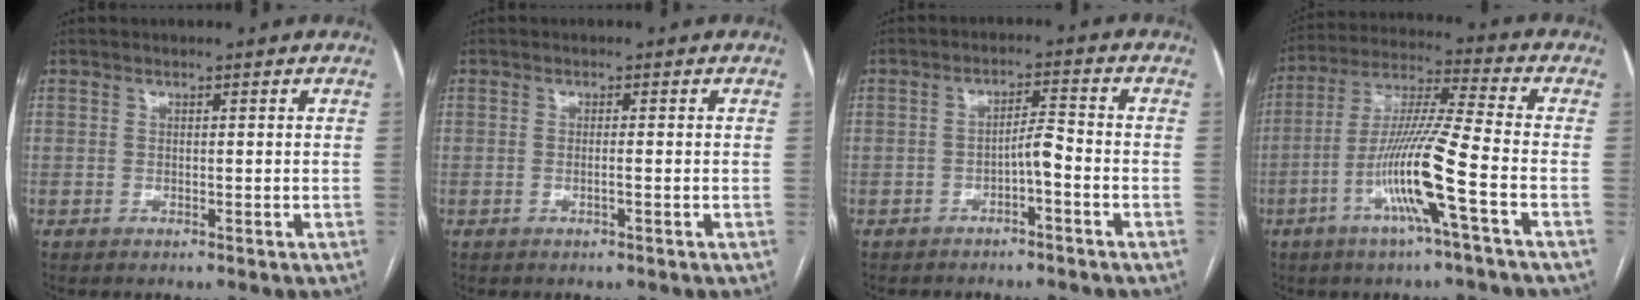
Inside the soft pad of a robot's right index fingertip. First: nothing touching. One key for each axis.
{"total": 0.9, "fx": -0.3, "fy": -0.1, "fz": 0.8, "tx": -0.017, "ty": 0.000, "tz": -0.005}
{"total": 3.2, "fx": -1.7, "fy": 0.4, "fz": 2.7, "tx": -0.043, "ty": 0.010, "tz": -0.027}
{"total": 13.0, "fx": -4.8, "fy": -0.9, "fz": 12.0, "tx": -0.235, "ty": -0.001, "tz": -0.097}